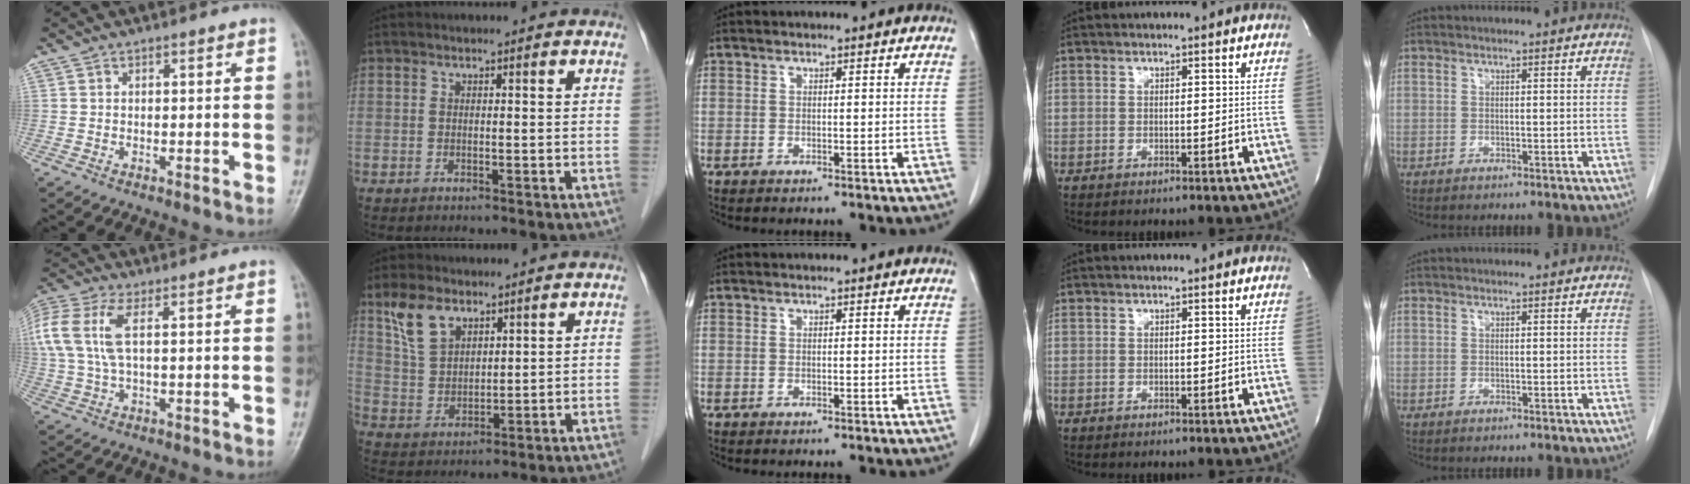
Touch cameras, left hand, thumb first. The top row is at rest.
{"thumb": {"total": 10.0, "force": [2.7, 4.1, 8.7], "torque": [-0.233, 0.022, 0.057]}, "index": {"total": 6.2, "force": [4.4, 3.2, 2.9], "torque": [-0.070, 0.010, 0.100]}}